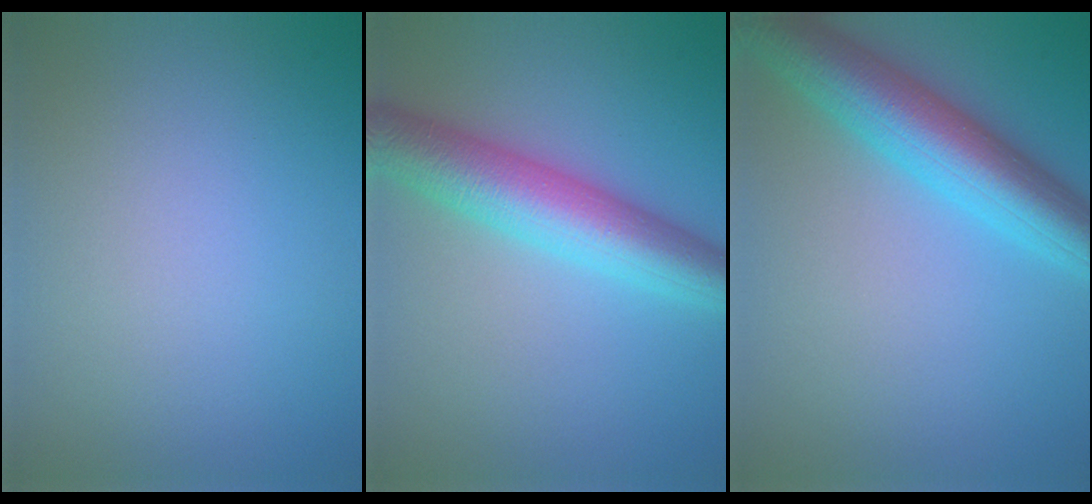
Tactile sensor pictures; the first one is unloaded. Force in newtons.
{"total": 7.1, "press": 7.1, "slide": 0.2}
{"total": 7.5, "press": 7.5, "slide": 0.2}